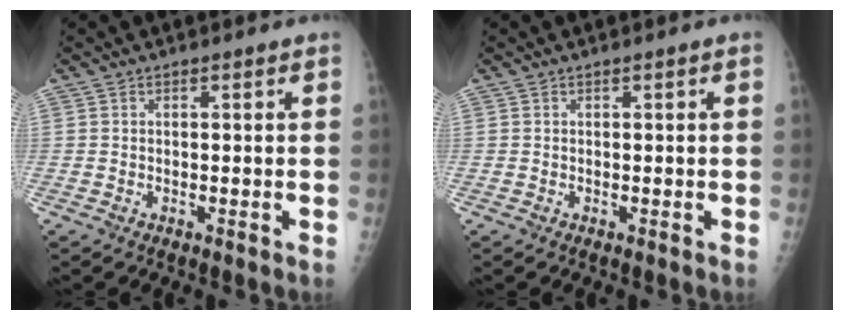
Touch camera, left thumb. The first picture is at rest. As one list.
[{"total": 0.0}]